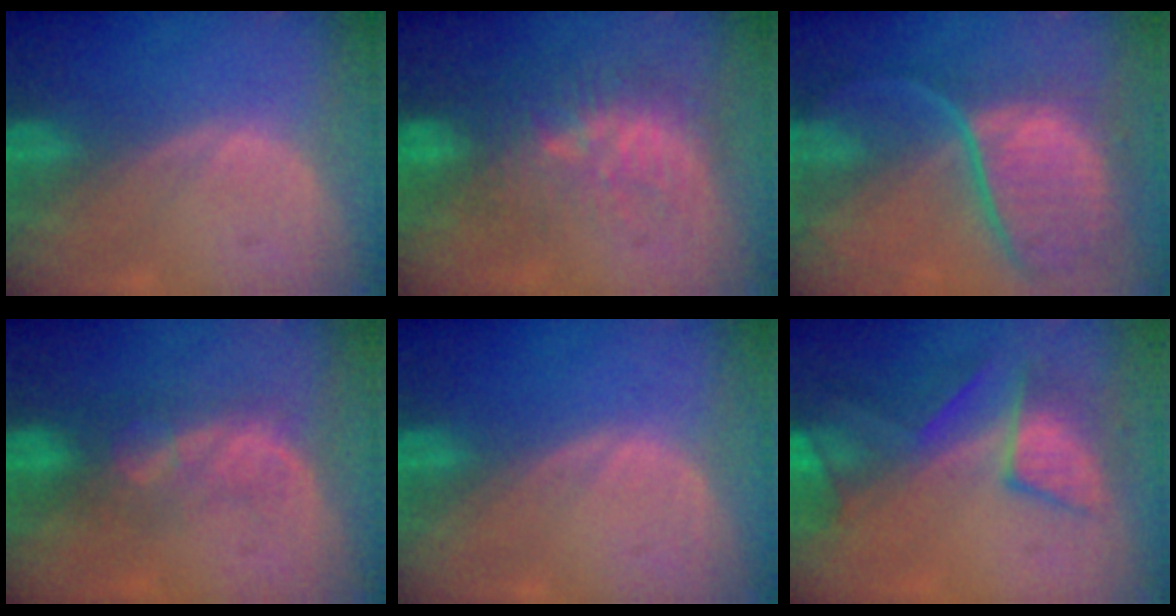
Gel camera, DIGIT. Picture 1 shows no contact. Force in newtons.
{"total": 9.2, "press": 8.8, "slide": 2.9}
{"total": 12.0, "press": 9.9, "slide": 6.7}
{"total": 5.2, "press": 5.1, "slide": 1.3}
{"total": 0.0}
{"total": 7.5, "press": 7.4, "slide": 1.1}